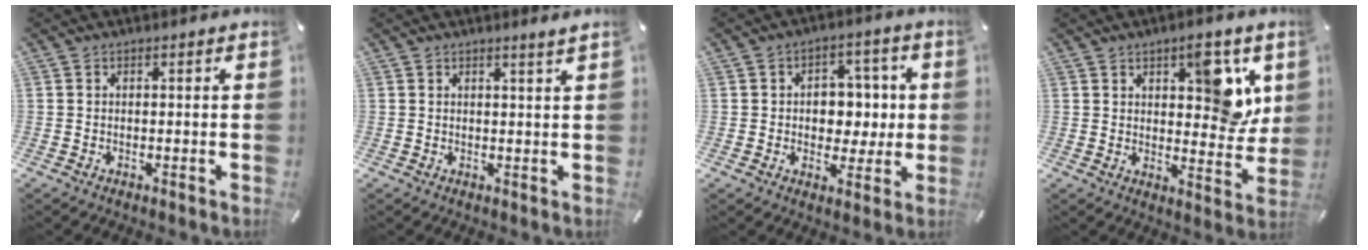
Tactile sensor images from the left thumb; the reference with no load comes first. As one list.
[{"total": 1.6, "force": [1.3, -0.3, 0.8], "torque": [-0.015, -0.006, 0.024]}, {"total": 8.2, "force": [0.2, 6.8, 4.6], "torque": [-0.052, 0.003, 0.001]}, {"total": 11.1, "force": [5.1, 5.6, 8.2], "torque": [-0.071, -0.032, 0.078]}]